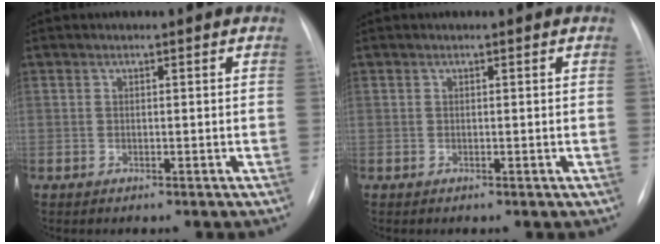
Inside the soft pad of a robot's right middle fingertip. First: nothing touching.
{"total": 0.0}